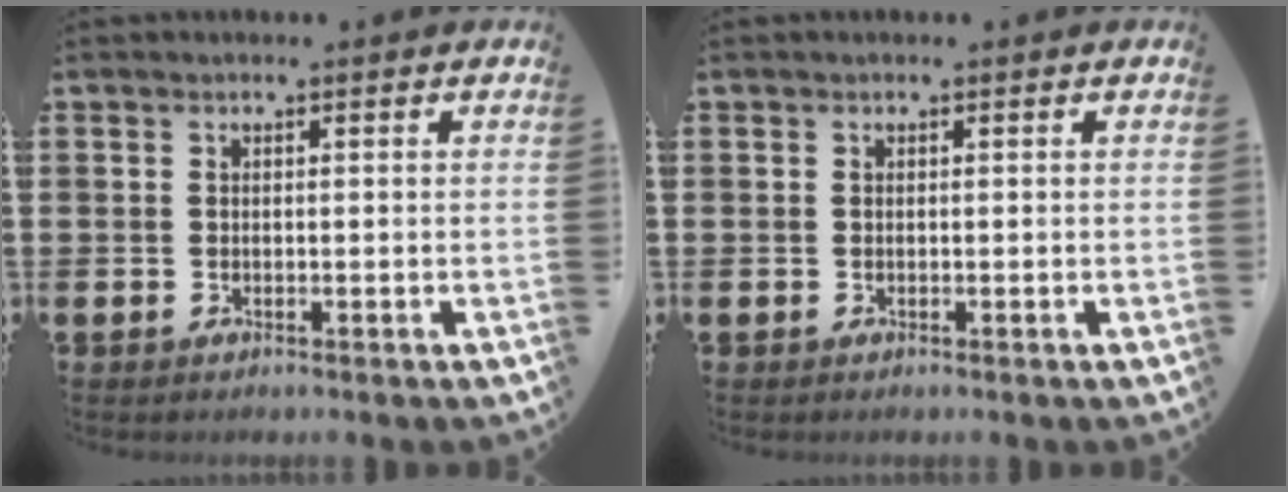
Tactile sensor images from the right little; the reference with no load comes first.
{"total": 0.0}